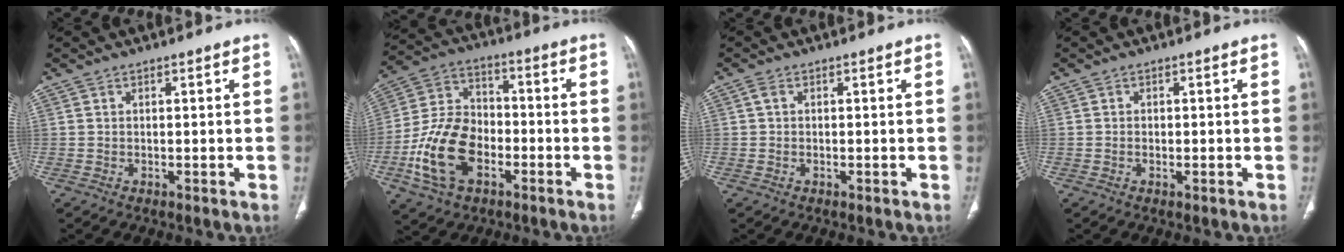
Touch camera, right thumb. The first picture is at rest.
{"total": 15.8, "force": [-5.6, 10.2, 10.6], "torque": [-0.198, 0.031, -0.106]}
{"total": 1.0, "force": [0.0, 0.6, 0.9], "torque": [-0.024, 0.002, -0.002]}
{"total": 1.0, "force": [-0.3, 0.5, 0.7], "torque": [-0.018, 0.003, -0.005]}